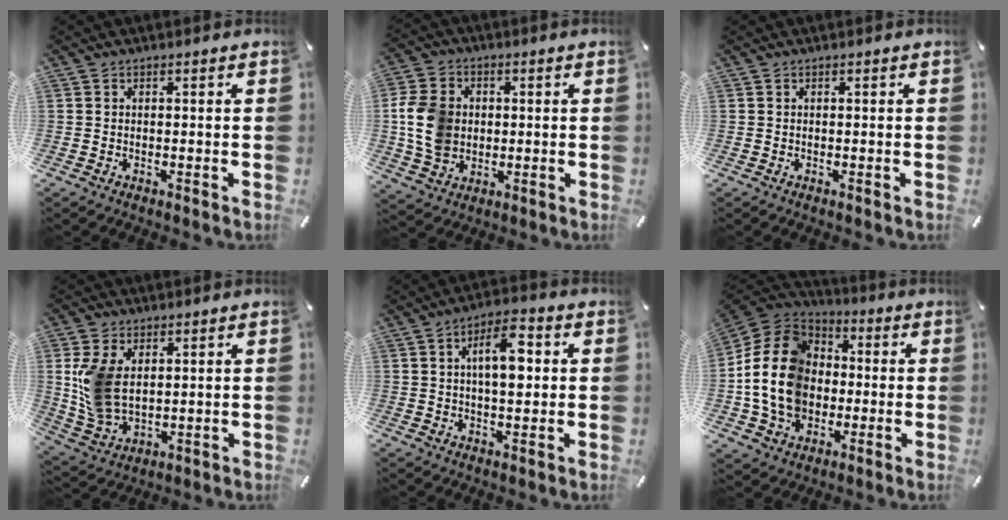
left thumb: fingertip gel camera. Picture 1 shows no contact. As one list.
[{"total": 11.0, "force": [0.3, 9.3, 5.9], "torque": [-0.138, 0.012, 0.008]}, {"total": 0.0}, {"total": 10.1, "force": [2.6, 7.1, 6.8], "torque": [-0.168, -0.002, 0.050]}, {"total": 9.5, "force": [1.8, 4.3, 8.3], "torque": [-0.135, -0.002, 0.023]}, {"total": 17.8, "force": [-2.5, 14.9, 9.4], "torque": [-0.221, 0.020, -0.048]}]